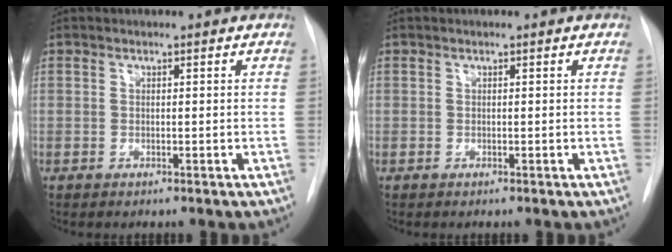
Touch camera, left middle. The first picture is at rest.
{"total": 0.0}